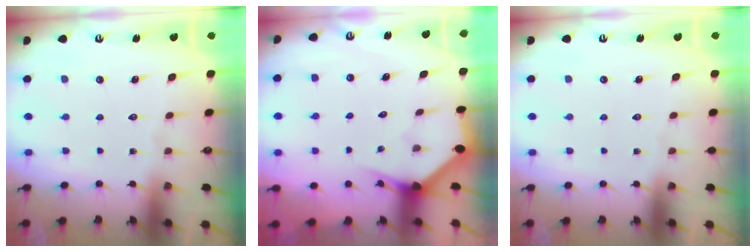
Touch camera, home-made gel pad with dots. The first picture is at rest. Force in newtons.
{"total": 3.0, "press": 3.0, "slide": 0.1}
{"total": 0.0}